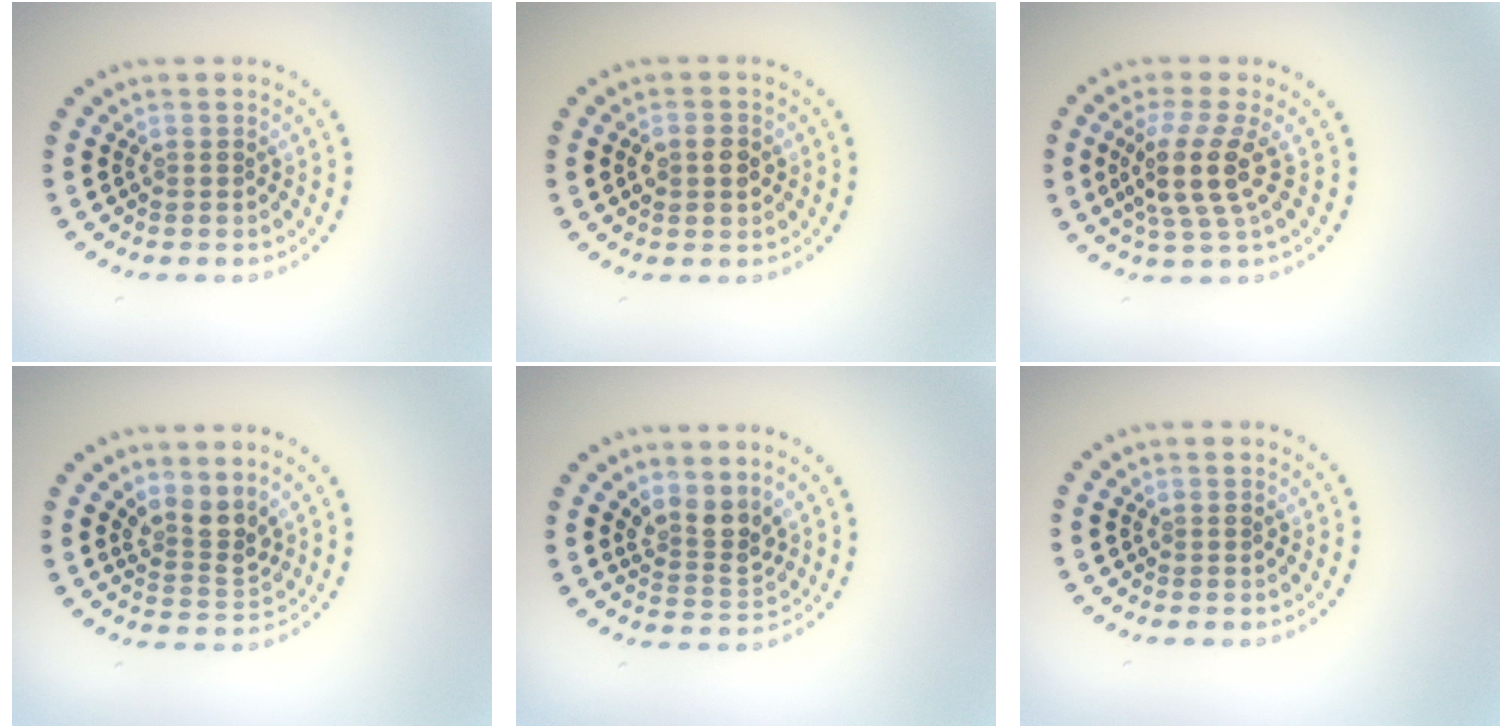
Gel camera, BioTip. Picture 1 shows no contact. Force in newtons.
{"total": 1.9, "press": 1.9, "slide": 0.0}
{"total": 4.1, "press": 3.1, "slide": 2.6}
{"total": 2.8, "press": 2.1, "slide": 1.9}
{"total": 2.7, "press": 2.1, "slide": 1.7}
{"total": 0.0}